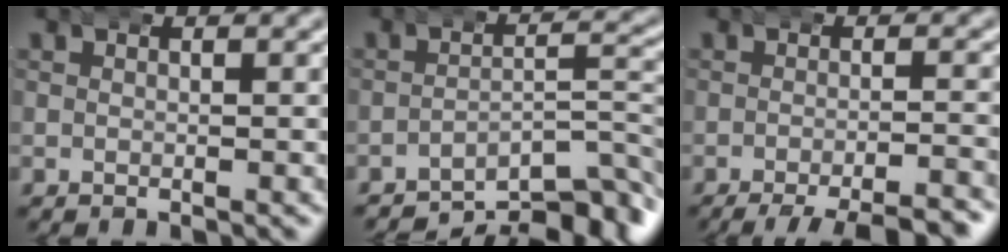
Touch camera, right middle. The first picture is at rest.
{"total": 9.8, "force": [-6.5, 4.0, 6.1], "torque": [-0.060, -0.019, -0.096]}
{"total": 9.4, "force": [-8.0, 2.9, 4.0], "torque": [-0.039, -0.015, -0.118]}